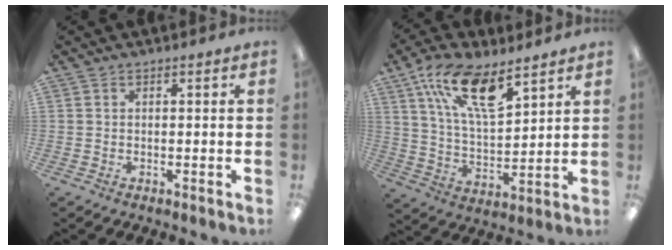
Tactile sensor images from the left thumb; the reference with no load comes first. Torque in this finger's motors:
{"motor_torque": [0.44, 0.36, 1.38, -1.36, 0.41]}